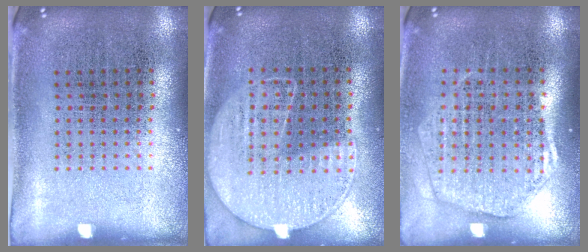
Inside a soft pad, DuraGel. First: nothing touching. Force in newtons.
{"total": 1.1, "press": 1.0, "slide": 0.6}
{"total": 1.9, "press": 1.7, "slide": 0.8}